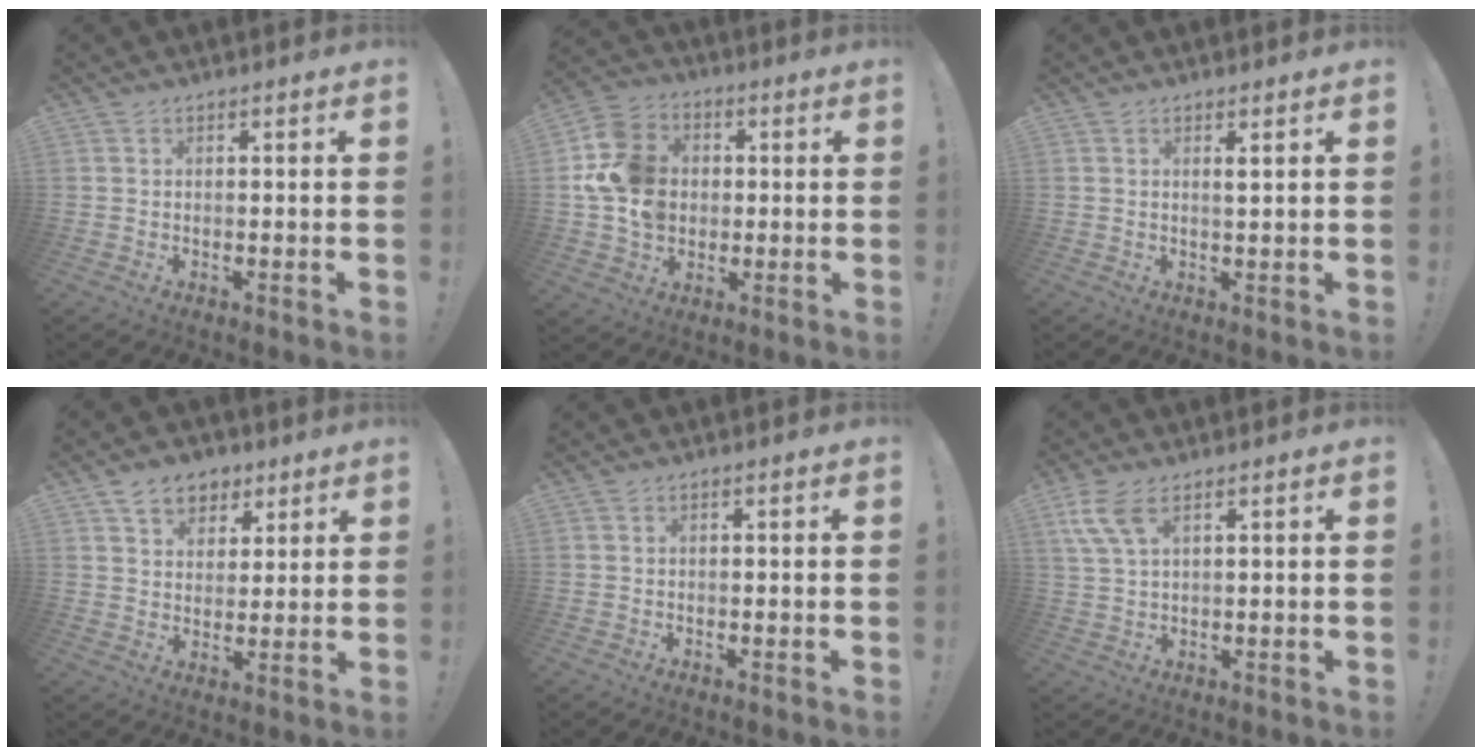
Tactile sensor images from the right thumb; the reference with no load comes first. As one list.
[{"total": 14.9, "force": [0.3, 12.8, 7.6], "torque": [-0.131, 0.014, 0.014]}, {"total": 1.5, "force": [0.8, 0.0, 1.3], "torque": [-0.012, -0.008, 0.011]}, {"total": 9.2, "force": [5.4, 6.7, 3.3], "torque": [-0.043, -0.029, 0.105]}, {"total": 0.0}, {"total": 7.5, "force": [4.1, 2.9, 5.6], "torque": [-0.121, -0.006, 0.078]}]